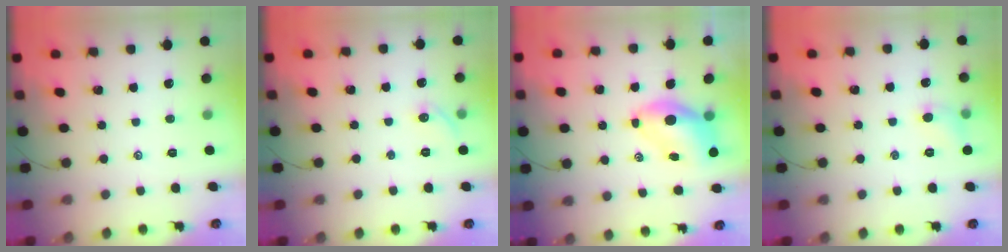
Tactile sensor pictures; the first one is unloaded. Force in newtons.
{"total": 5.2, "press": 5.0, "slide": 1.3}
{"total": 7.0, "press": 6.8, "slide": 1.6}
{"total": 5.5, "press": 5.4, "slide": 1.2}